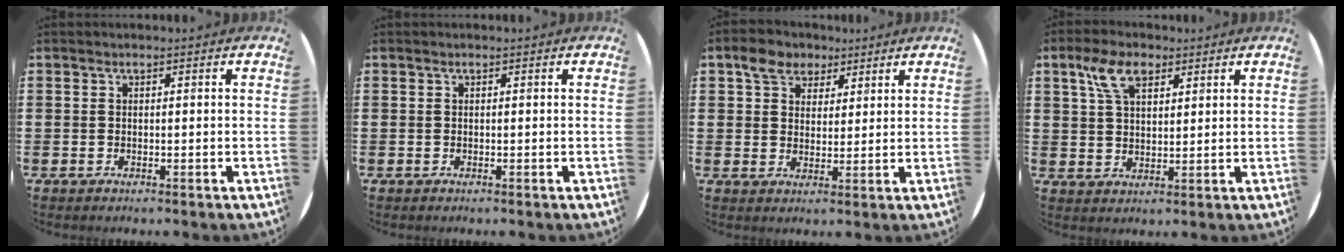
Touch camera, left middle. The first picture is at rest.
{"total": 0.0}
{"total": 4.5, "force": [3.2, 3.1, 0.7], "torque": [-0.023, 0.009, 0.057]}
{"total": 6.1, "force": [3.6, 3.2, 3.8], "torque": [-0.078, 0.009, 0.064]}